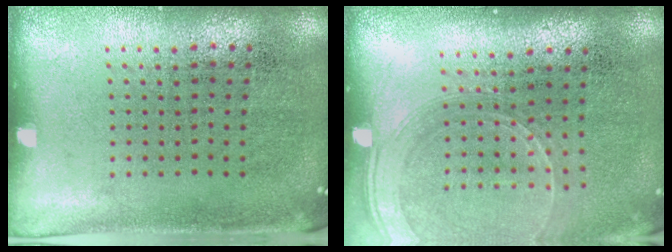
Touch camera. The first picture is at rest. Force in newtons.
{"total": 1.7, "press": 1.5, "slide": 0.7}